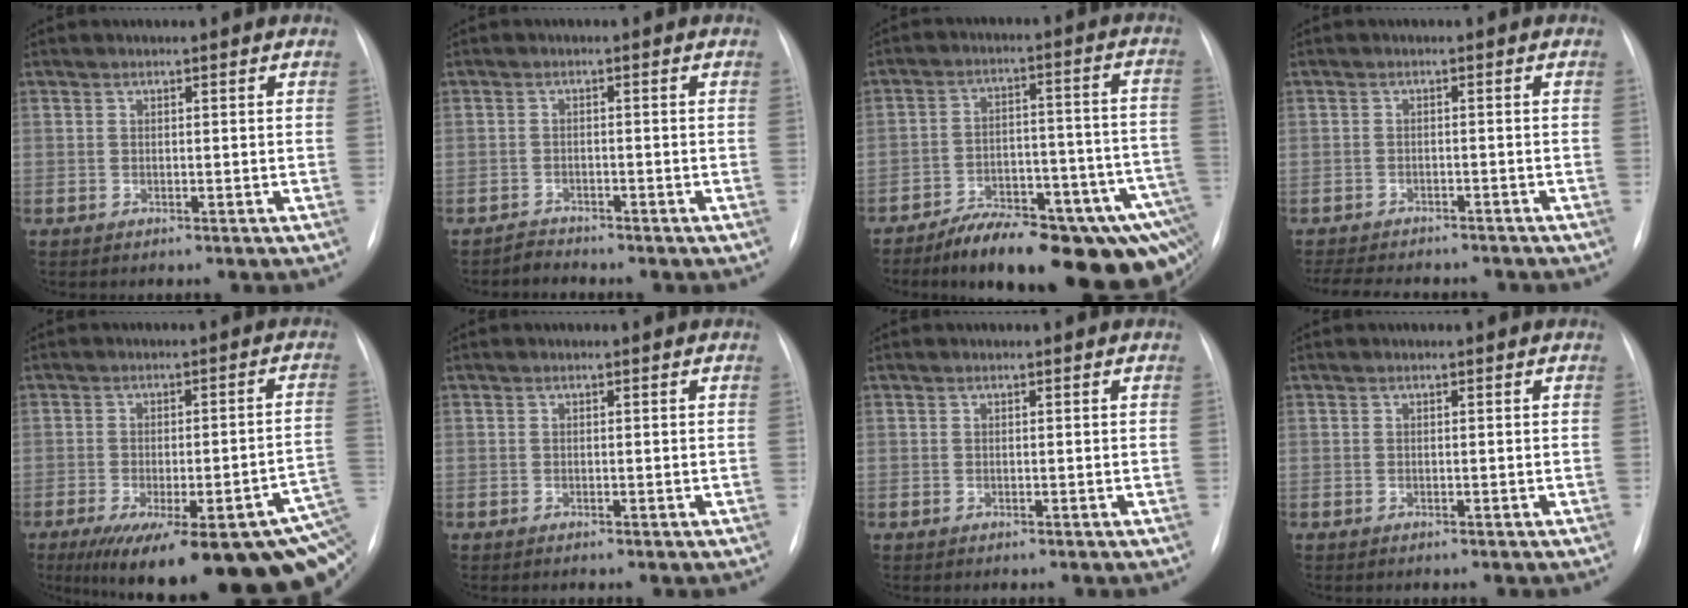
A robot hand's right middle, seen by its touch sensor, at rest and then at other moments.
{"total": 1.6, "force": [-1.4, 0.2, -0.6], "torque": [0.009, -0.008, -0.025]}
{"total": 21.5, "force": [-14.5, 5.5, 14.9], "torque": [-0.116, 0.035, -0.197]}
{"total": 11.5, "force": [-10.1, 3.5, 4.4], "torque": [-0.085, -0.005, -0.129]}
{"total": 25.8, "force": [-14.1, 5.7, 20.8], "torque": [-0.213, -0.018, -0.175]}
{"total": 0.0}
{"total": 0.0}
{"total": 0.0}